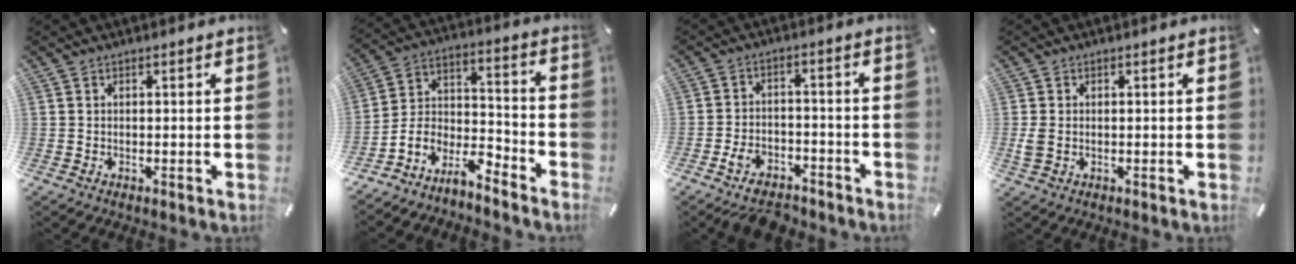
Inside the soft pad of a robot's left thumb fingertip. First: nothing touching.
{"total": 9.0, "force": [-7.5, 3.8, 3.1], "torque": [-0.056, 0.017, -0.145]}
{"total": 6.8, "force": [-5.3, 3.5, 2.7], "torque": [-0.047, 0.031, -0.099]}
{"total": 2.3, "force": [-0.1, 1.5, 1.7], "torque": [-0.031, -0.001, -0.006]}